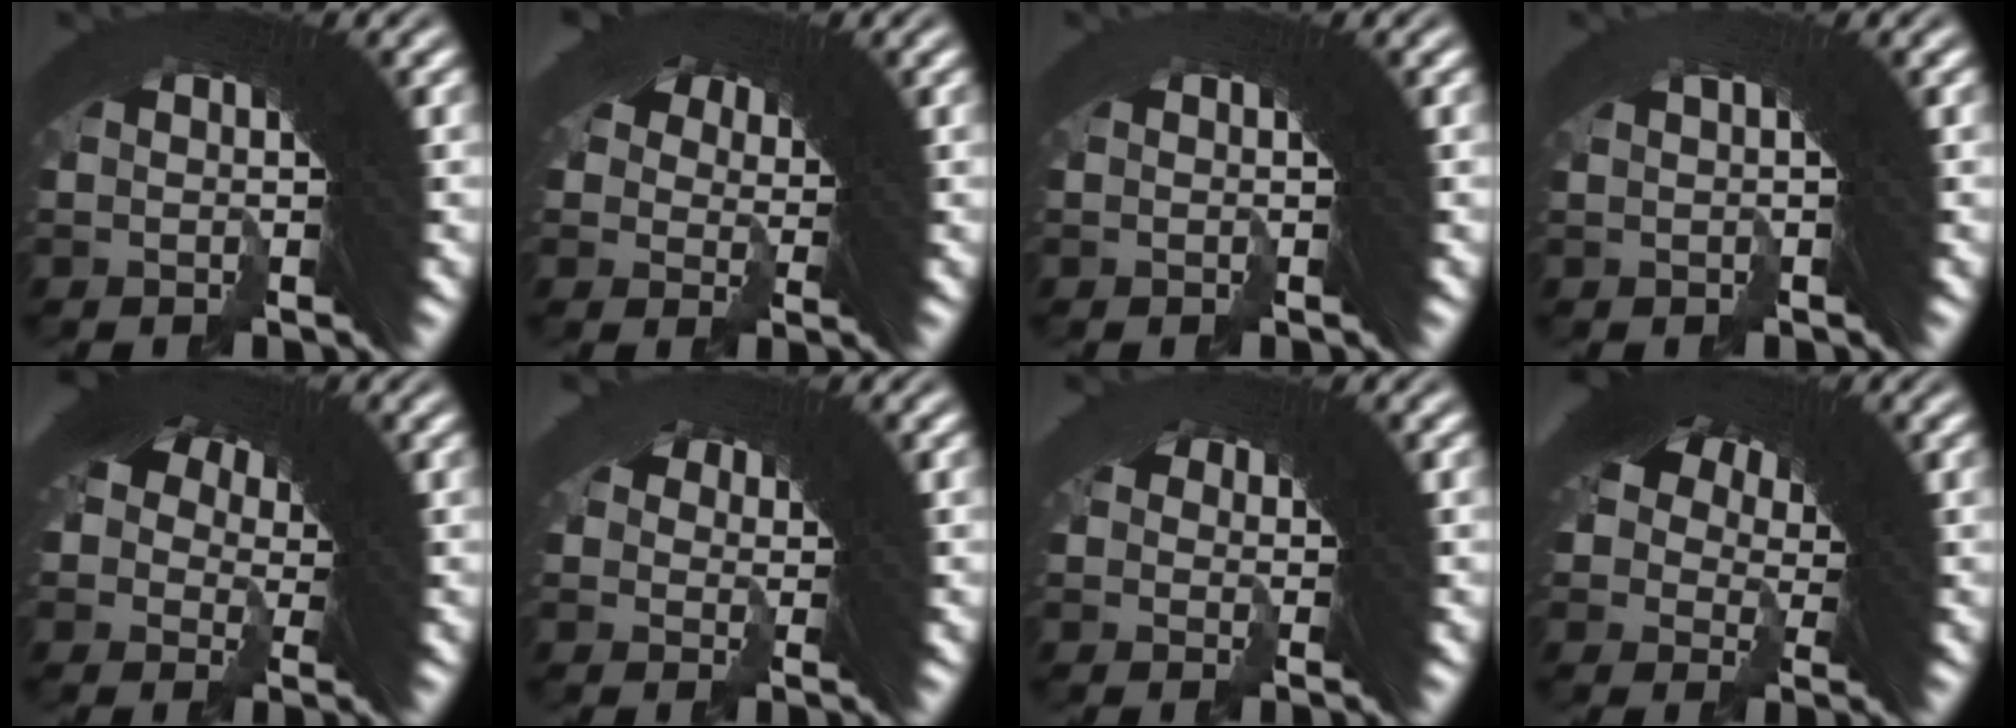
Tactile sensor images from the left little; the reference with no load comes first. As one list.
[{"total": 4.6, "force": [0.7, 4.2, 1.6], "torque": [-0.028, -0.017, 0.017]}, {"total": 0.7, "force": [-0.2, -0.4, -0.6], "torque": [0.010, 0.000, -0.004]}, {"total": 1.5, "force": [1.2, -0.9, -0.3], "torque": [0.018, 0.019, 0.012]}, {"total": 7.4, "force": [-0.2, 6.8, 2.9], "torque": [-0.069, -0.018, 0.000]}, {"total": 2.5, "force": [0.2, 2.5, 0.2], "torque": [0.000, -0.018, 0.010]}, {"total": 2.4, "force": [-0.4, 2.4, -0.2], "torque": [0.000, -0.022, 0.001]}, {"total": 8.0, "force": [0.0, 7.0, 3.9], "torque": [-0.088, -0.020, 0.007]}]